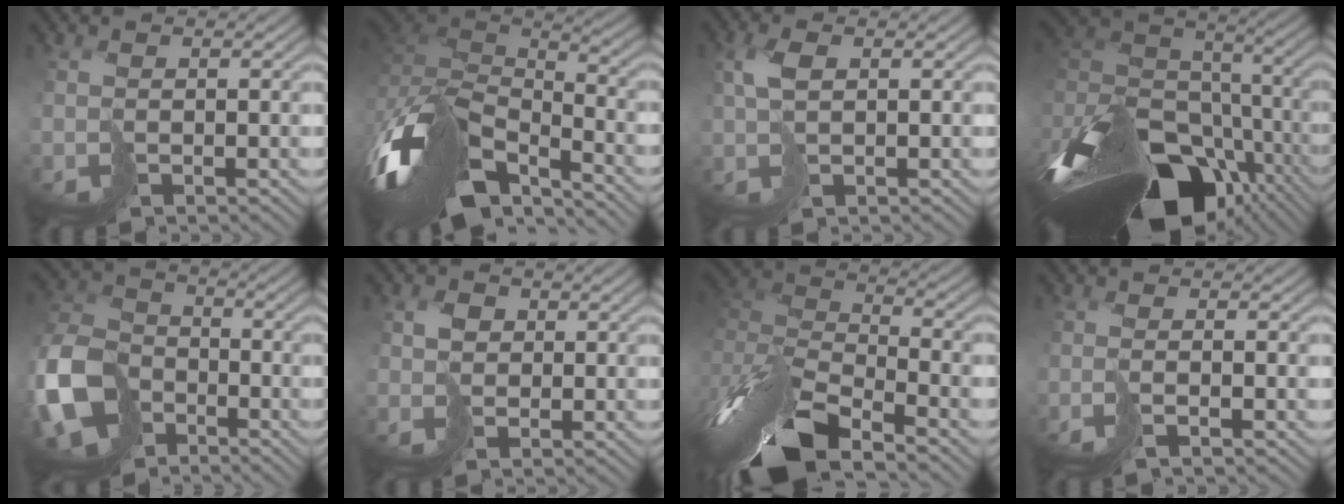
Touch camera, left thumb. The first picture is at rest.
{"total": 13.6, "force": [-5.8, 7.1, 10.1], "torque": [-0.263, -0.010, -0.093]}
{"total": 2.8, "force": [1.1, 1.2, 2.3], "torque": [-0.054, 0.007, 0.022]}
{"total": 19.1, "force": [-9.6, 11.3, 12.1], "torque": [-0.270, -0.009, -0.132]}
{"total": 12.3, "force": [-5.4, 8.7, 6.7], "torque": [-0.184, -0.022, -0.119]}
{"total": 2.6, "force": [0.5, 2.2, 1.2], "torque": [-0.024, 0.002, 0.007]}
{"total": 13.1, "force": [-7.5, 5.3, 9.3], "torque": [-0.213, -0.007, -0.141]}
{"total": 2.9, "force": [-1.3, 0.6, 2.5], "torque": [-0.044, -0.001, -0.038]}